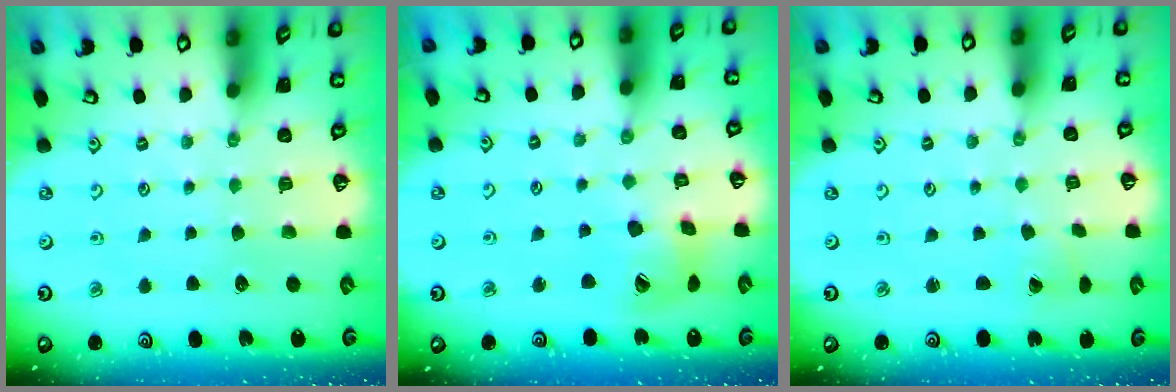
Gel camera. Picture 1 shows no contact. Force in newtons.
{"total": 14.6, "press": 14.4, "slide": 2.0}
{"total": 0.8, "press": 0.7, "slide": 0.1}